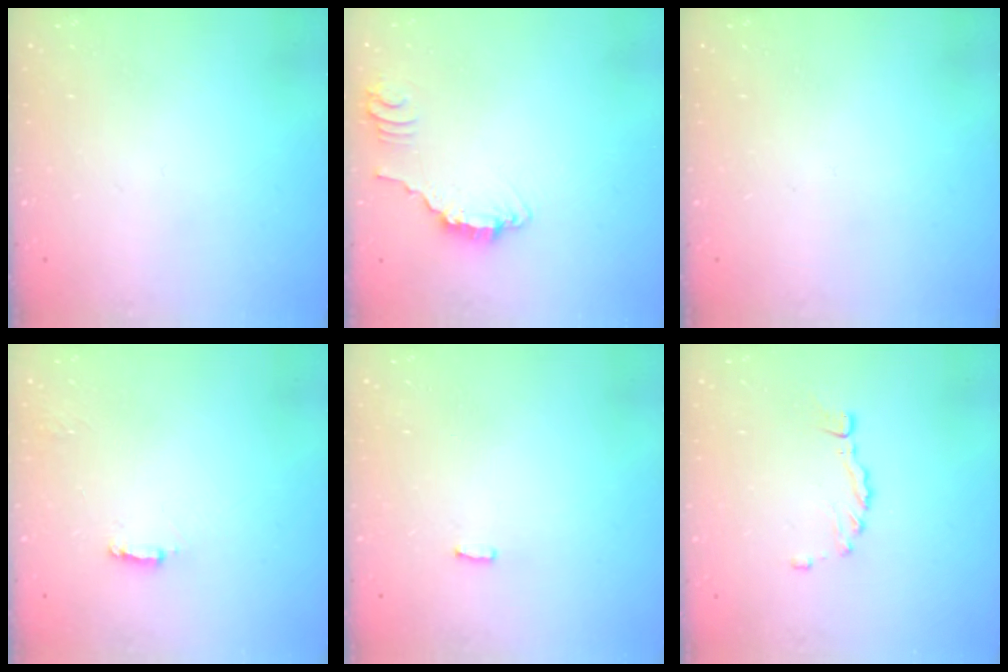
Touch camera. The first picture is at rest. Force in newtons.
{"total": 2.4, "press": 2.4, "slide": 0.1}
{"total": 0.0}
{"total": 2.2, "press": 2.2, "slide": 0.1}
{"total": 2.6, "press": 2.6, "slide": 0.1}
{"total": 1.6, "press": 1.6, "slide": 0.2}